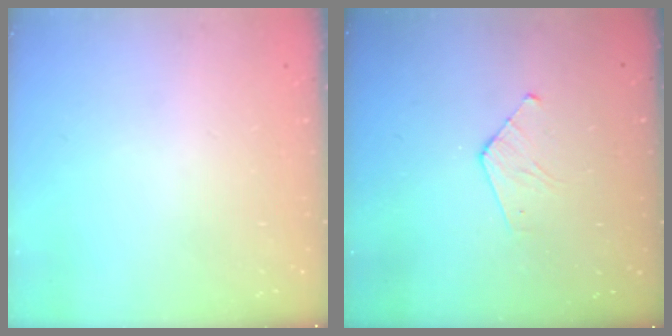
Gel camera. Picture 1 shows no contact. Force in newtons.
{"total": 4.9, "press": 4.9, "slide": 0.4}